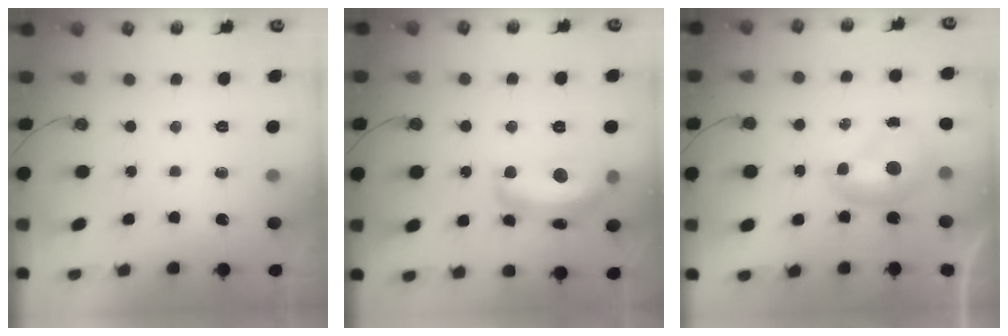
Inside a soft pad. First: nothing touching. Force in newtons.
{"total": 7.9, "press": 7.8, "slide": 0.6}
{"total": 0.0}